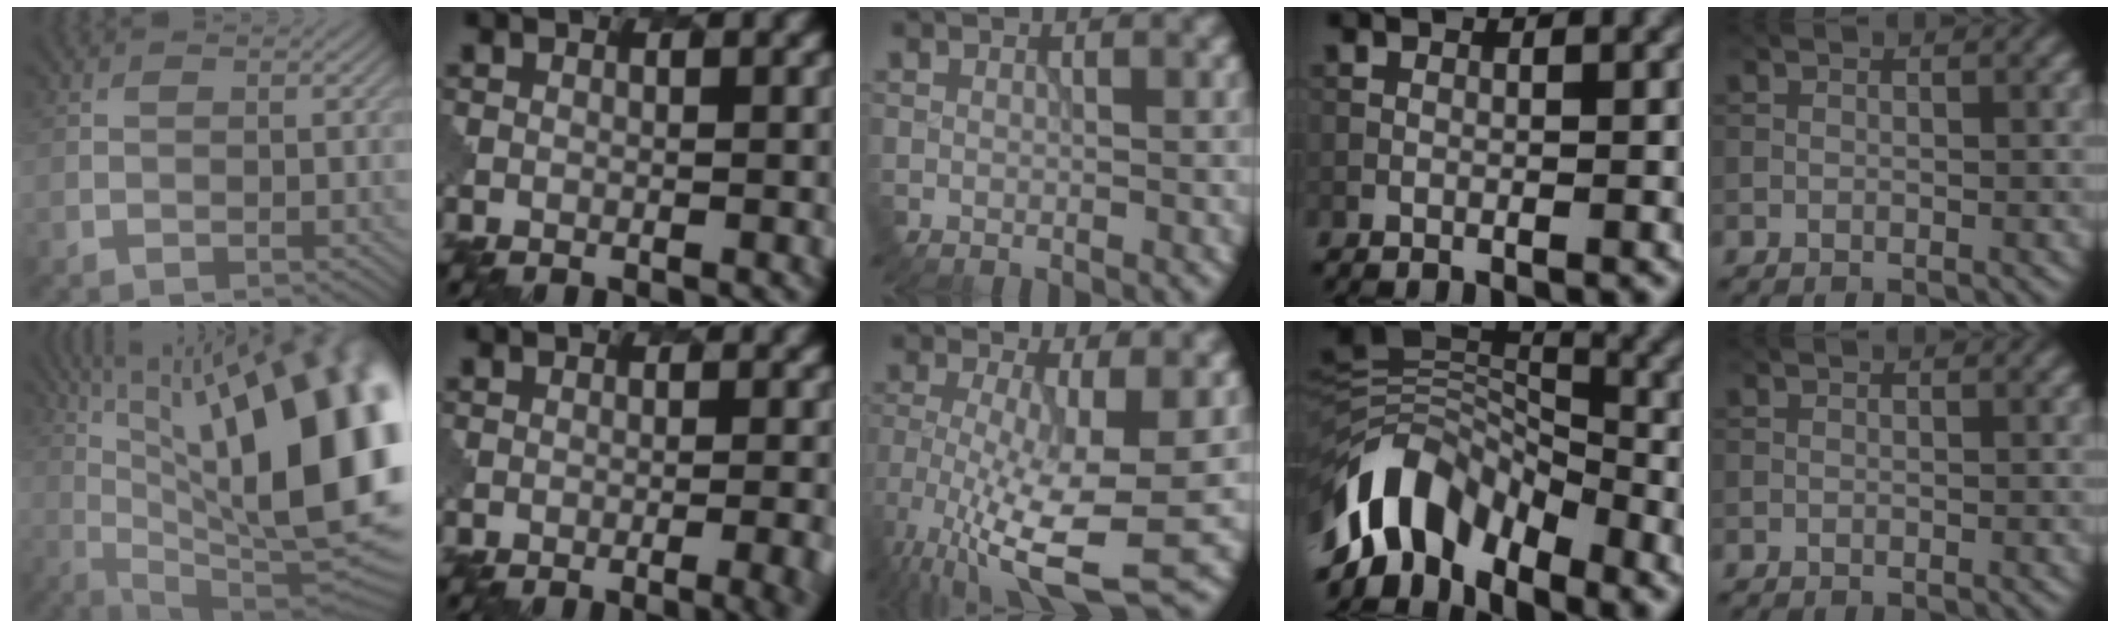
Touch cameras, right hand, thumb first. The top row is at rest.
{"thumb": {"total": 22.3, "force": [4.8, 8.1, 20.2], "torque": [-0.283, 0.036, 0.071]}, "index": {"total": 4.6, "force": [-2.2, 1.9, 3.6], "torque": [-0.017, 0.012, -0.024]}, "middle": {"total": 9.2, "force": [-3.8, 2.2, 8.1], "torque": [-0.168, -0.025, -0.066]}, "ring": {"total": 10.5, "force": [-6.1, 6.0, 6.0], "torque": [-0.111, 0.008, -0.124]}}